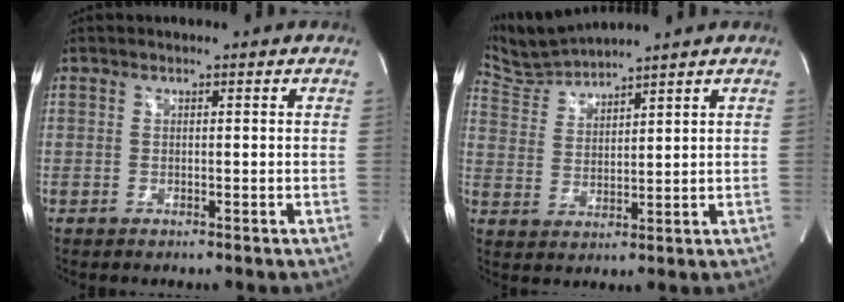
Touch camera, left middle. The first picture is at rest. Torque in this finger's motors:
{"motor_torque": [-0.34, -0.39, -0.26, -0.04]}